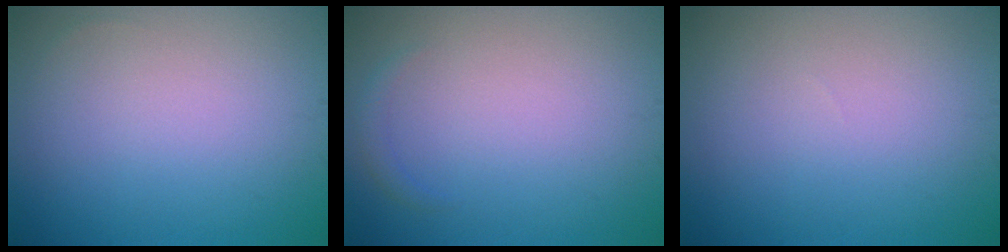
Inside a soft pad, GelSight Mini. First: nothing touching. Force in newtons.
{"total": 0.8, "press": 0.8, "slide": 0.1}
{"total": 0.0}